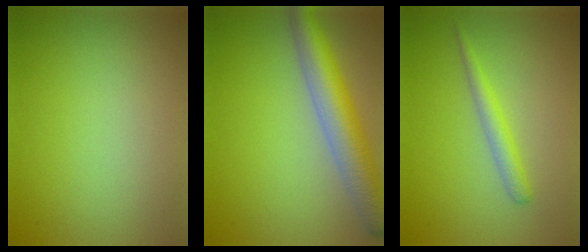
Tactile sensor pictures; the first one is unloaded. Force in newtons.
{"total": 6.2, "press": 6.2, "slide": 0.2}
{"total": 1.8, "press": 1.8, "slide": 0.0}